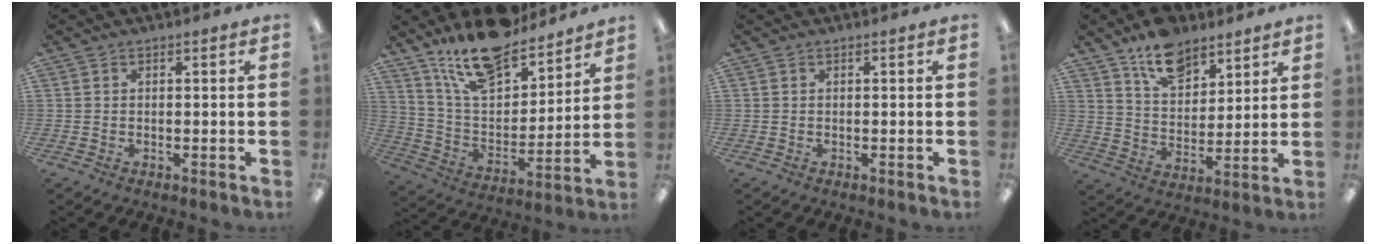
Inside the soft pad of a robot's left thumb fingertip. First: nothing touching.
{"total": 18.7, "force": [15.5, 6.7, 8.0], "torque": [-0.152, -0.098, 0.275]}
{"total": 0.0}
{"total": 11.7, "force": [8.6, 6.3, 4.9], "torque": [-0.075, -0.045, 0.157]}